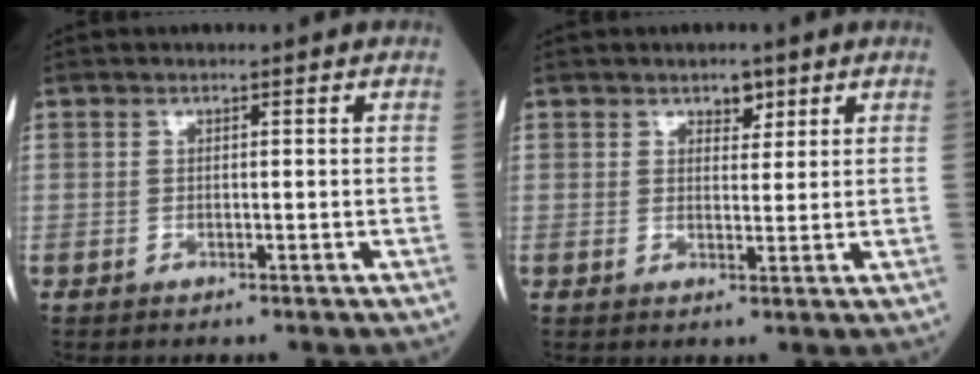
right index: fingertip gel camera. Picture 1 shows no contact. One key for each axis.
{"total": 2.4, "fx": 1.6, "fy": 1.3, "fz": 1.3, "tx": -0.017, "ty": -0.001, "tz": 0.026}